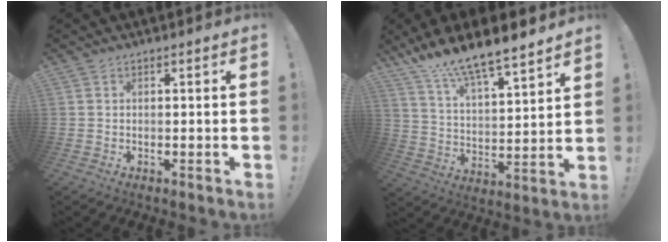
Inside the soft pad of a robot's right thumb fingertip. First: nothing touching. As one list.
[{"total": 12.1, "force": [11.1, 1.3, 4.4], "torque": [-0.096, -0.095, 0.196]}]